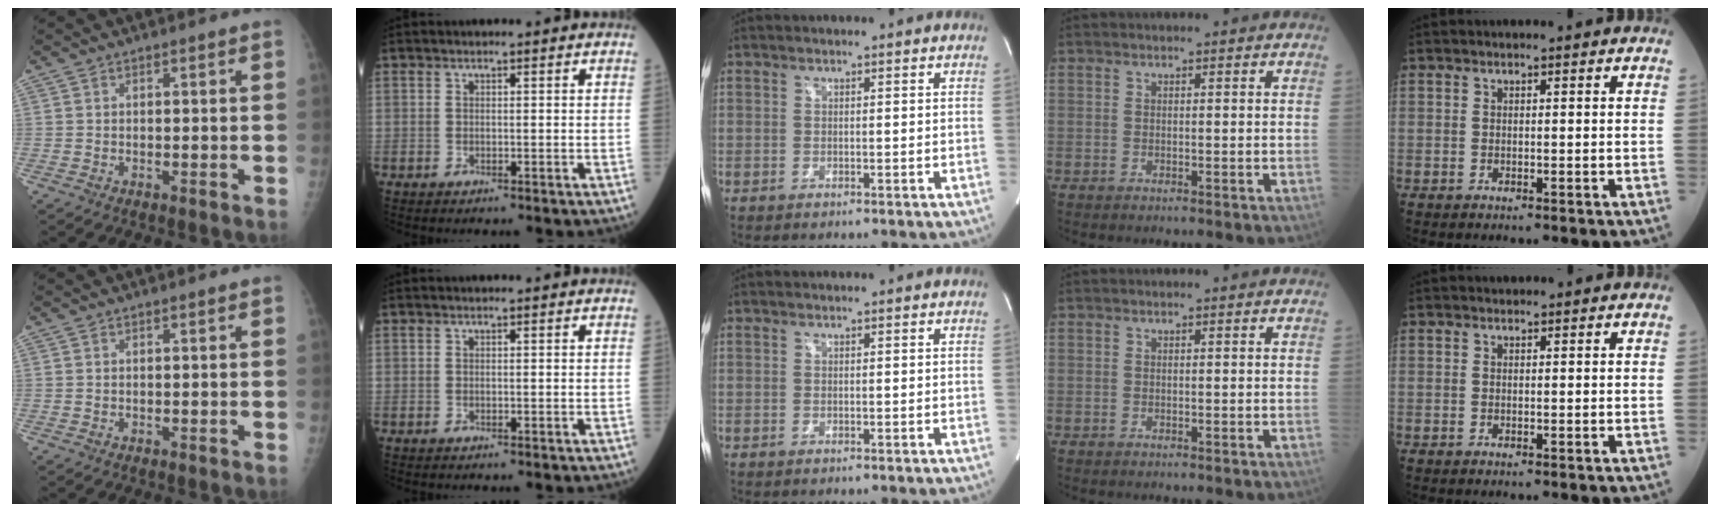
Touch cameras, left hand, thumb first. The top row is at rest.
{}